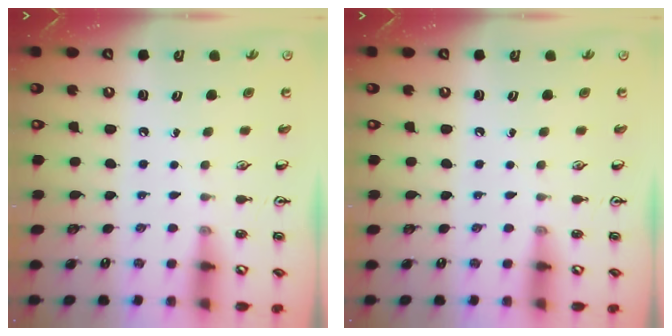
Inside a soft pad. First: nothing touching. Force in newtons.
{"total": 0.0}